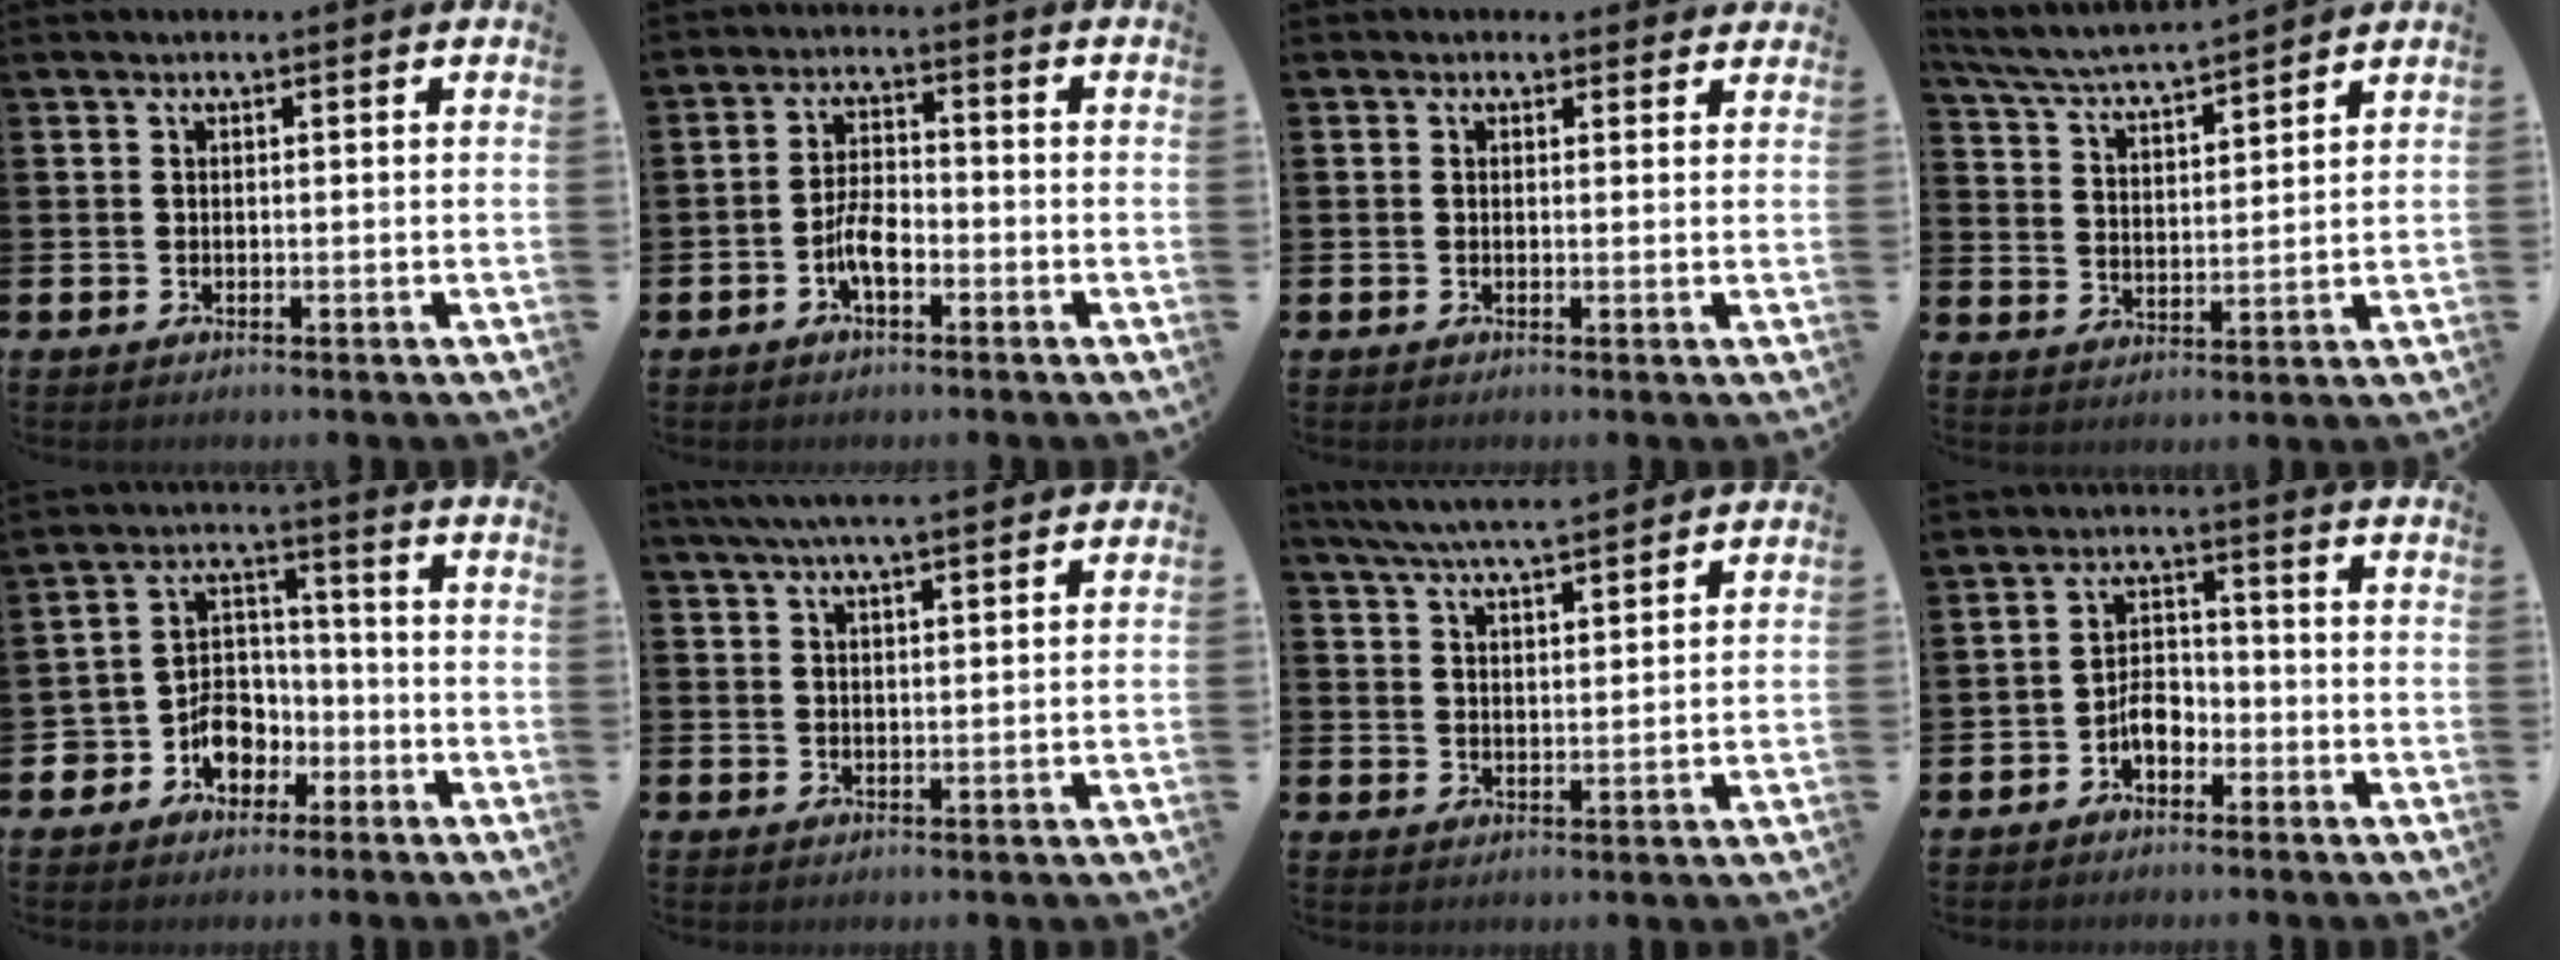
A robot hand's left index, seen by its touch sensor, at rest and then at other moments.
{"total": 4.2, "force": [-1.9, 1.8, 3.3], "torque": [-0.065, 0.007, -0.036]}
{"total": 0.8, "force": [0.5, 0.6, 0.0], "torque": [0.010, 0.004, 0.007]}
{"total": 5.1, "force": [5.0, 0.0, 1.0], "torque": [-0.044, -0.039, 0.084]}
{"total": 6.7, "force": [-3.0, 5.3, 2.8], "torque": [-0.071, 0.008, -0.059]}
{"total": 5.3, "force": [4.8, 0.4, 2.2], "torque": [-0.050, -0.011, 0.087]}
{"total": 6.3, "force": [6.0, 0.4, 1.7], "torque": [-0.054, -0.025, 0.109]}
{"total": 3.8, "force": [-2.1, 2.2, 2.2], "torque": [-0.034, 0.008, -0.044]}